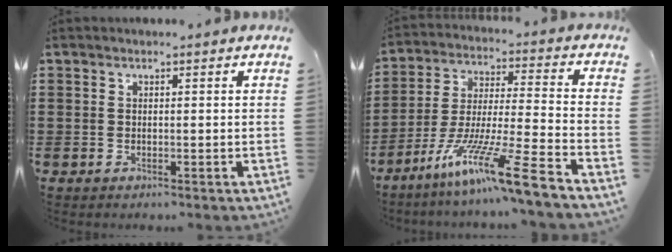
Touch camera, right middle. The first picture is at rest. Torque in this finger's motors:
{"motor_torque": [2.14, 0.00, 0.96, 0.21]}